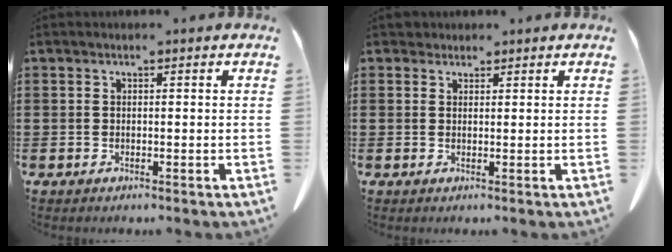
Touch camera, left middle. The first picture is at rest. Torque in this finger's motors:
{"motor_torque": [0.17, 0.18, -0.04, -0.01]}